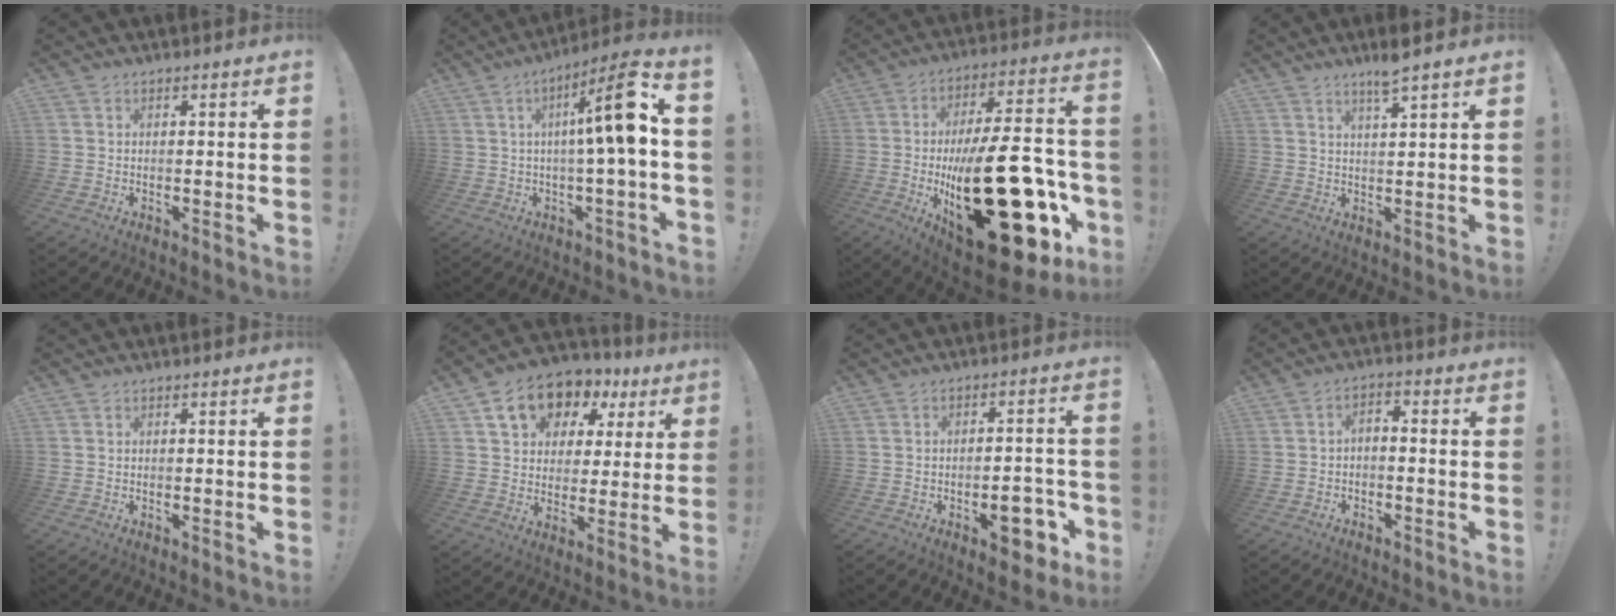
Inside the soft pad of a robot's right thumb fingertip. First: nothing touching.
{"total": 13.8, "force": [1.9, 1.0, 13.6], "torque": [-0.209, -0.003, 0.010]}
{"total": 38.5, "force": [-7.9, 16.3, 33.9], "torque": [-0.529, 0.033, -0.087]}
{"total": 5.4, "force": [4.0, -0.4, 3.5], "torque": [-0.051, -0.021, 0.062]}
{"total": 0.0}
{"total": 14.0, "force": [7.3, 10.1, 6.5], "torque": [-0.098, -0.037, 0.140]}
{"total": 10.1, "force": [-4.8, 5.0, 7.3], "torque": [-0.063, 0.025, -0.078]}
{"total": 3.3, "force": [-2.6, 1.2, 1.7], "torque": [-0.033, 0.004, -0.051]}